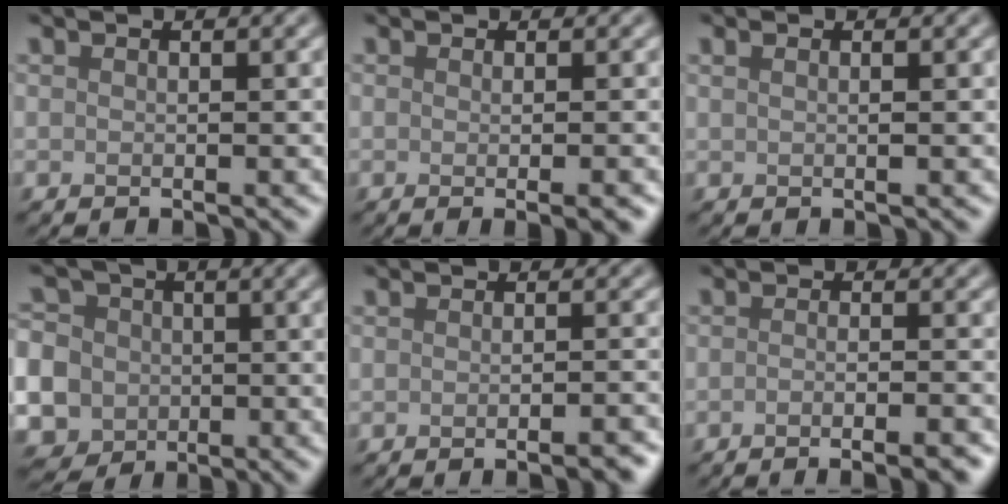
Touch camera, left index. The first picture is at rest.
{"total": 2.8, "force": [-0.4, 0.8, 2.7], "torque": [-0.019, 0.001, -0.005]}
{"total": 1.3, "force": [0.5, 0.5, 1.1], "torque": [-0.010, -0.006, 0.004]}
{"total": 14.3, "force": [-4.0, 13.0, 4.4], "torque": [-0.126, -0.018, -0.100]}
{"total": 3.0, "force": [-1.5, 0.8, 2.5], "torque": [-0.016, 0.005, -0.024]}
{"total": 5.2, "force": [-3.1, 1.6, 3.9], "torque": [-0.031, 0.000, -0.037]}